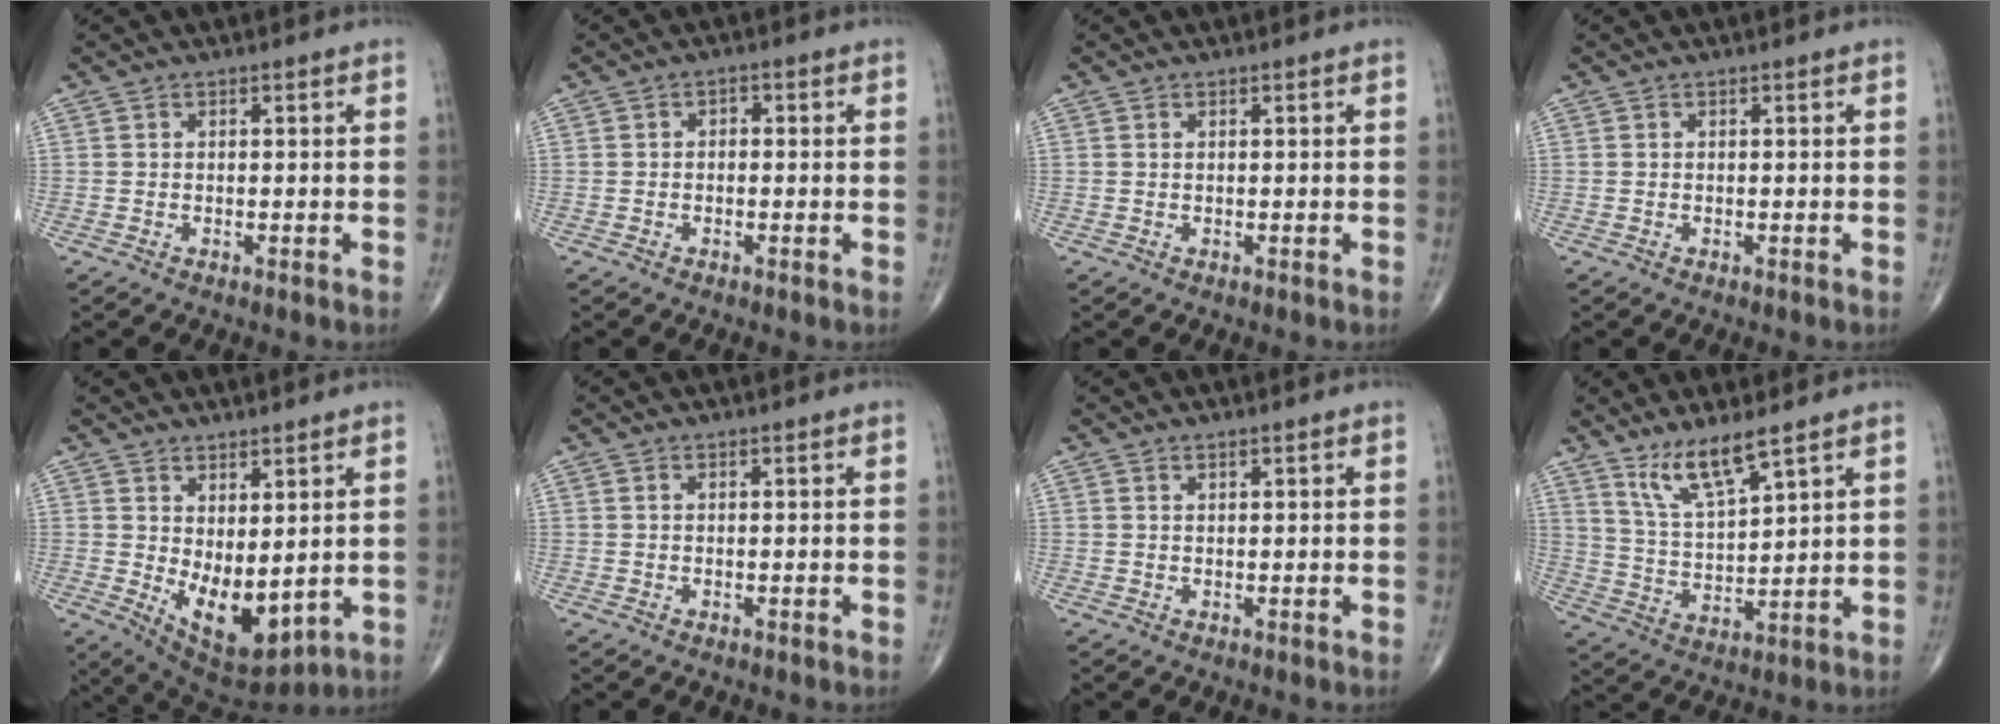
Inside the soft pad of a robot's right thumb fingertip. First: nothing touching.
{"total": 1.2, "force": [0.0, 0.8, 0.8], "torque": [-0.005, 0.005, -0.006]}
{"total": 0.0}
{"total": 0.0}
{"total": 10.8, "force": [0.3, 5.1, 9.5], "torque": [-0.135, -0.027, 0.031]}
{"total": 0.0}
{"total": 0.6, "force": [0.5, 0.0, 0.3], "torque": [-0.007, -0.004, 0.011]}
{"total": 9.1, "force": [6.5, 1.5, 6.2], "torque": [-0.121, -0.048, 0.137]}